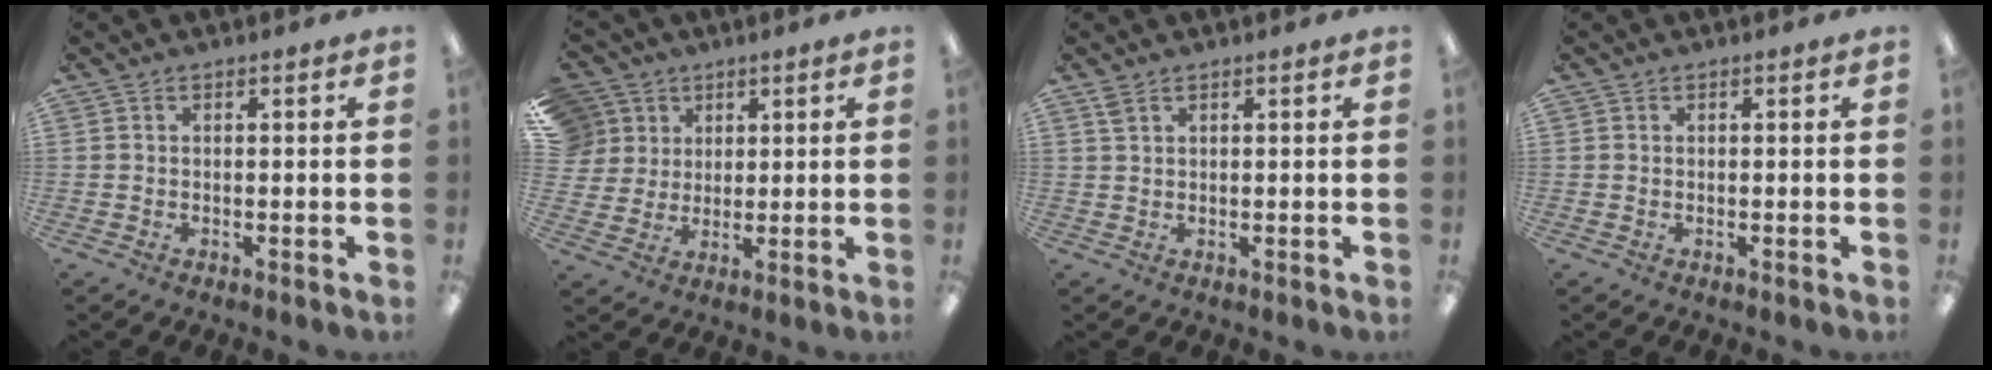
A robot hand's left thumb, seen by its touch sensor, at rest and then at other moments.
{"total": 7.8, "force": [3.6, 6.9, 0.1], "torque": [-0.016, -0.019, 0.072]}
{"total": 1.6, "force": [1.2, 0.7, 0.8], "torque": [-0.021, 0.000, 0.023]}
{"total": 0.0}